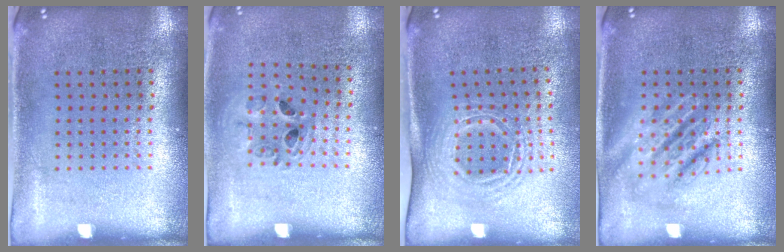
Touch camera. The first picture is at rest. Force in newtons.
{"total": 0.9, "press": 0.9, "slide": 0.1}
{"total": 1.6, "press": 1.2, "slide": 1.1}
{"total": 2.4, "press": 2.4, "slide": 0.3}